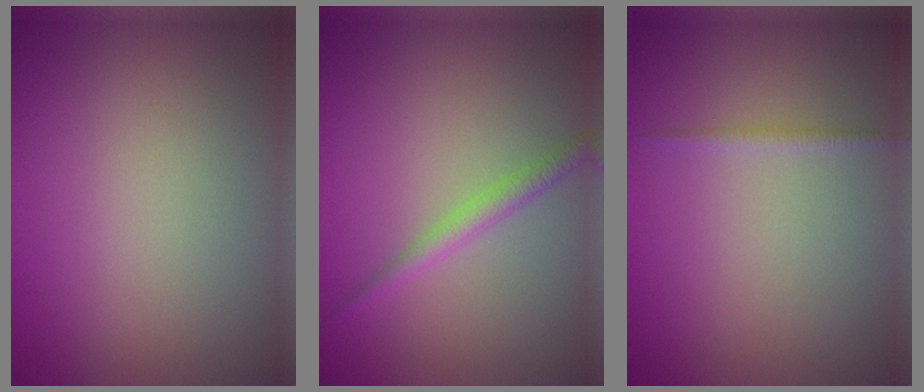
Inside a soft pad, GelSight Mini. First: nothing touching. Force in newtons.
{"total": 1.8, "press": 1.8, "slide": 0.1}
{"total": 0.7, "press": 0.7, "slide": 0.0}